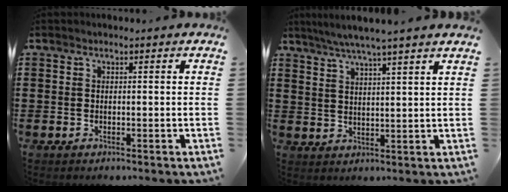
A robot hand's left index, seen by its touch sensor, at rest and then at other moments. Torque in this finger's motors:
{"motor_torque": [1.10, -1.04, 0.43, 0.16]}